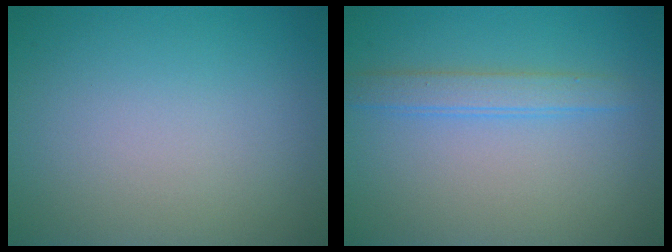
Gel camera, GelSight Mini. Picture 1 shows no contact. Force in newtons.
{"total": 2.2, "press": 2.2, "slide": 0.1}